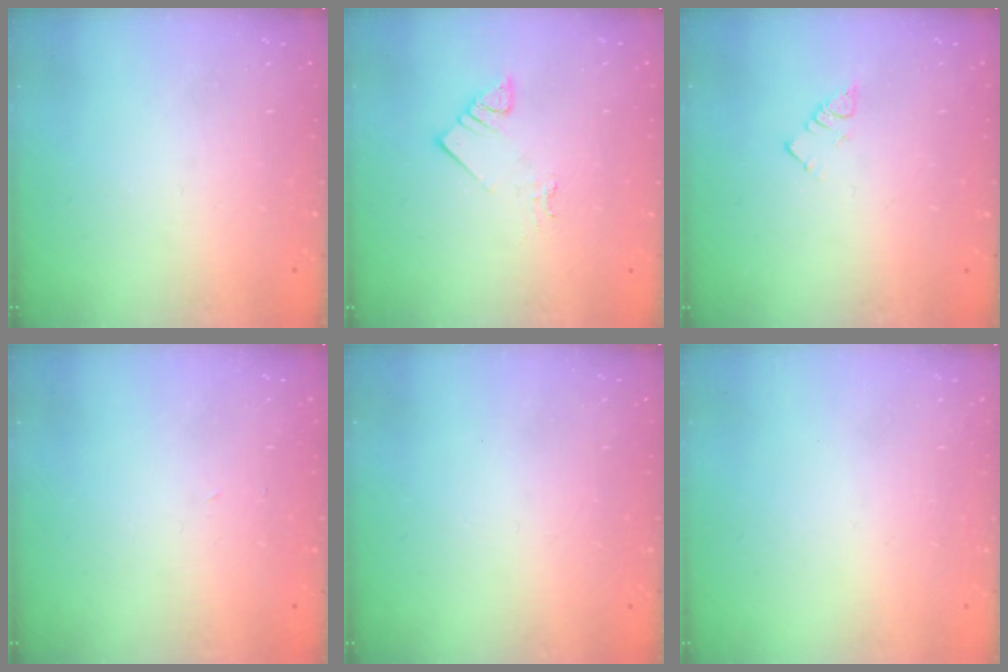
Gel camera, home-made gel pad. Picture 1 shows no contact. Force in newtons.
{"total": 3.7, "press": 3.7, "slide": 0.3}
{"total": 2.8, "press": 2.8, "slide": 0.2}
{"total": 2.0, "press": 2.0, "slide": 0.3}
{"total": 2.7, "press": 2.7, "slide": 0.3}
{"total": 1.7, "press": 1.7, "slide": 0.1}